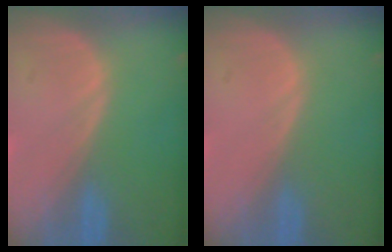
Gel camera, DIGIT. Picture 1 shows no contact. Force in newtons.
{"total": 0.0}